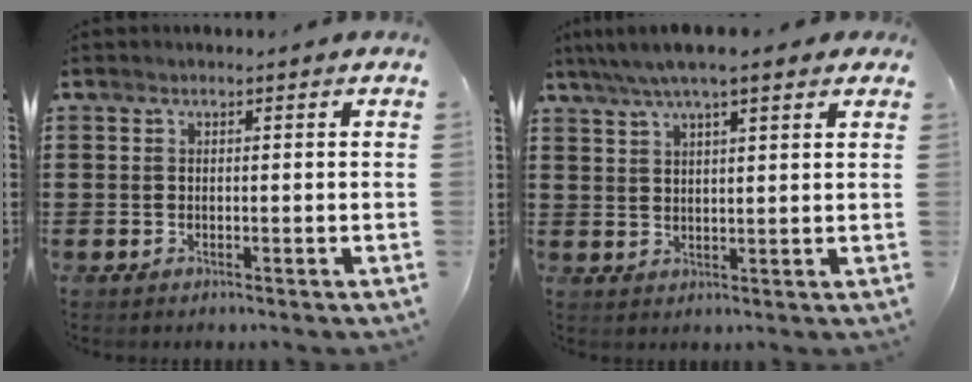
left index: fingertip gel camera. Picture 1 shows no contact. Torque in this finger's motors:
{"motor_torque": [2.14, 0.00, 1.05, 0.21]}